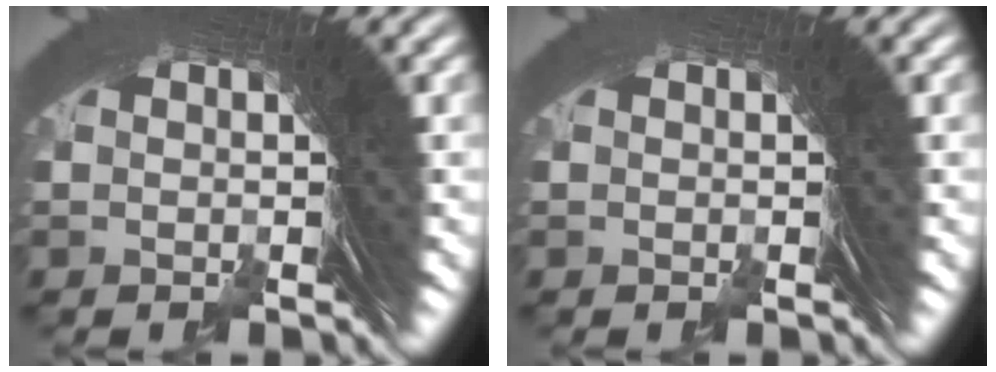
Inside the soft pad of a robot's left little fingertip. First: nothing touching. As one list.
[{"total": 0.0}]